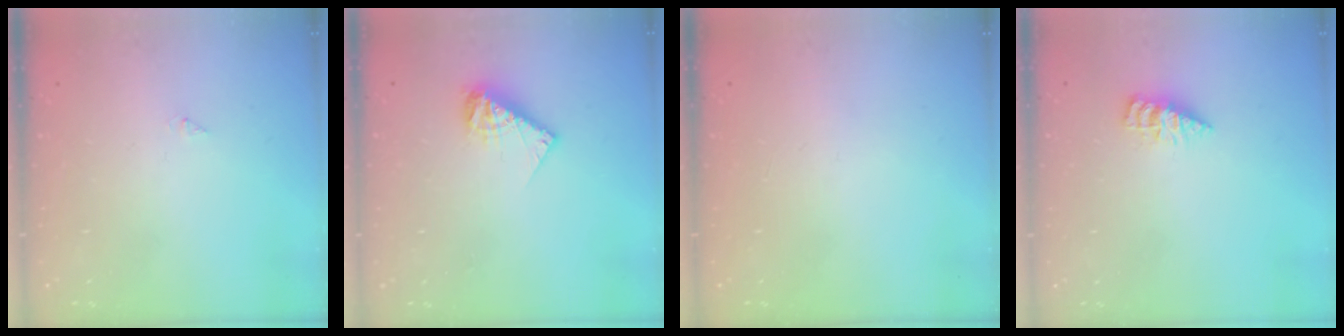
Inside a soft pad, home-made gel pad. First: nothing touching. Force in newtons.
{"total": 8.1, "press": 8.1, "slide": 0.7}
{"total": 0.0}
{"total": 2.9, "press": 2.8, "slide": 0.4}